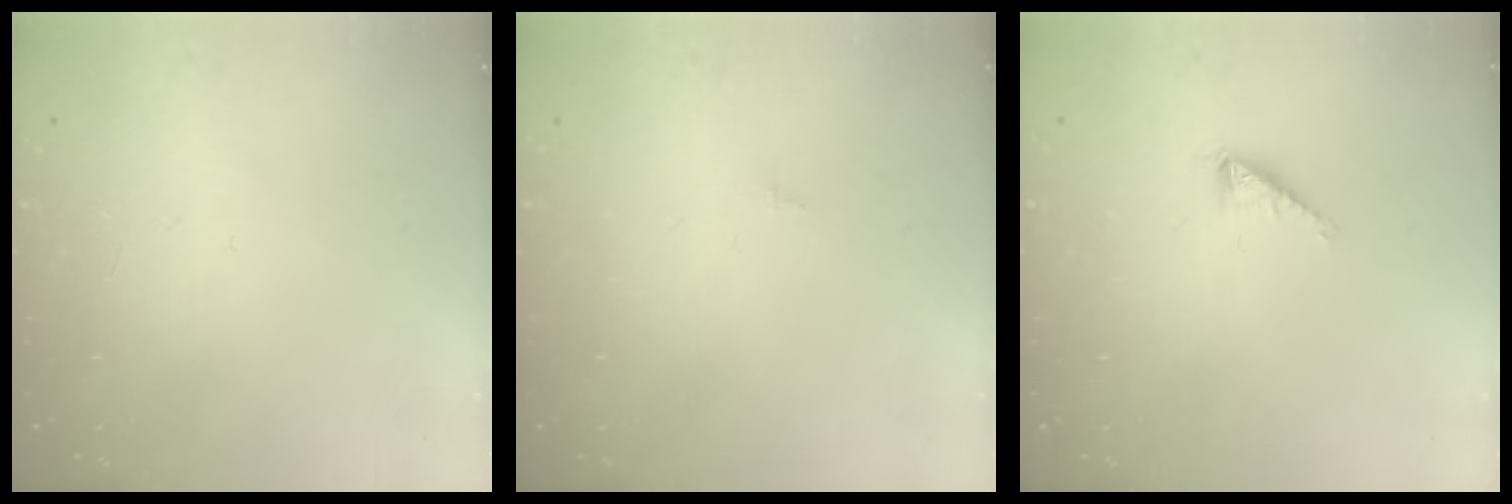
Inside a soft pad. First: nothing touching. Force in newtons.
{"total": 0.0}
{"total": 0.5, "press": 0.5, "slide": 0.1}